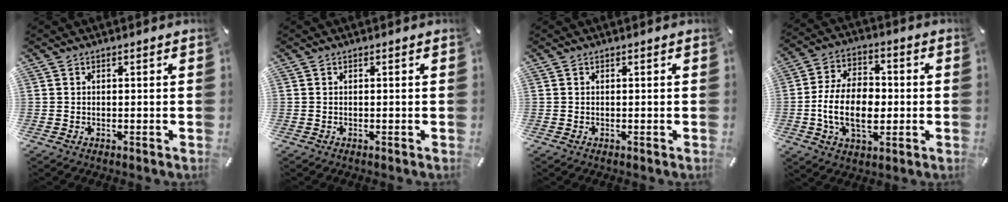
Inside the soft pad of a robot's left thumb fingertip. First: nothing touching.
{"total": 0.0}
{"total": 0.0}
{"total": 13.9, "force": [-2.3, 9.1, 10.3], "torque": [-0.202, 0.005, -0.041]}